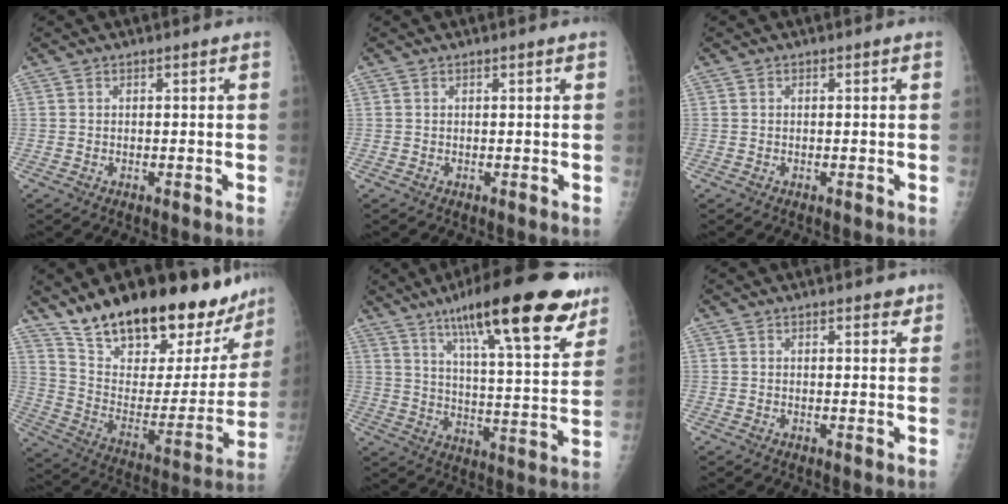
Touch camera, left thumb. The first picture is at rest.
{"total": 0.5, "force": [0.4, 0.1, 0.4], "torque": [-0.007, 0.000, 0.003]}
{"total": 0.0}
{"total": 29.0, "force": [22.3, 10.9, 15.1], "torque": [-0.197, -0.094, 0.340]}
{"total": 24.7, "force": [15.6, 5.5, 18.4], "torque": [-0.252, -0.048, 0.239]}
{"total": 2.7, "force": [2.0, 1.0, 1.5], "torque": [-0.006, -0.007, 0.021]}